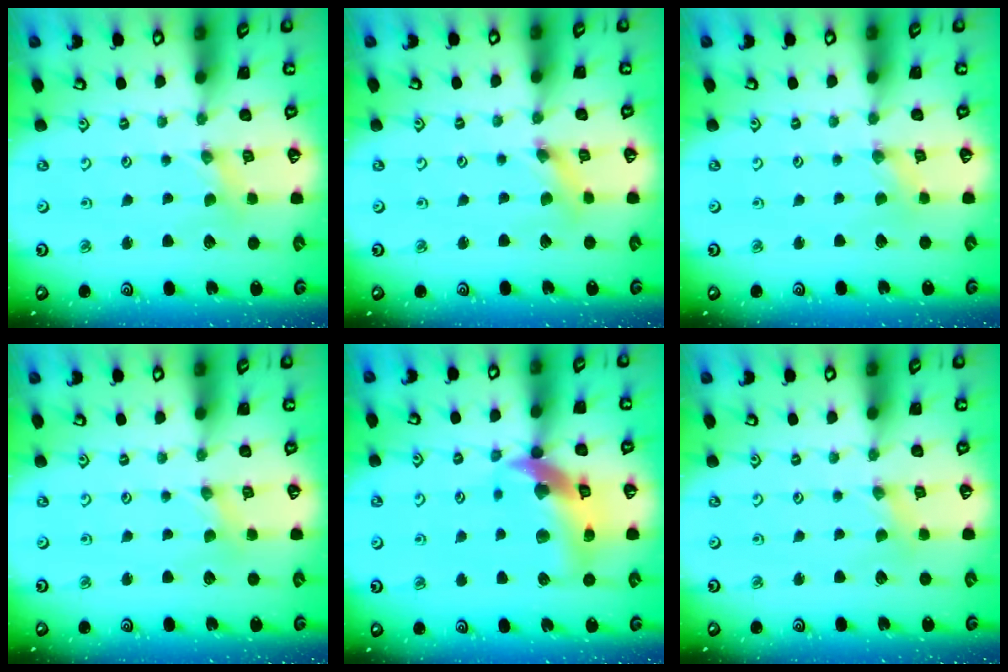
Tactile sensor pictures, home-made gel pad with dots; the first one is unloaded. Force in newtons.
{"total": 2.0, "press": 2.0, "slide": 0.1}
{"total": 0.8, "press": 0.8, "slide": 0.2}
{"total": 0.0}
{"total": 16.6, "press": 16.5, "slide": 2.2}
{"total": 0.9, "press": 0.9, "slide": 0.2}